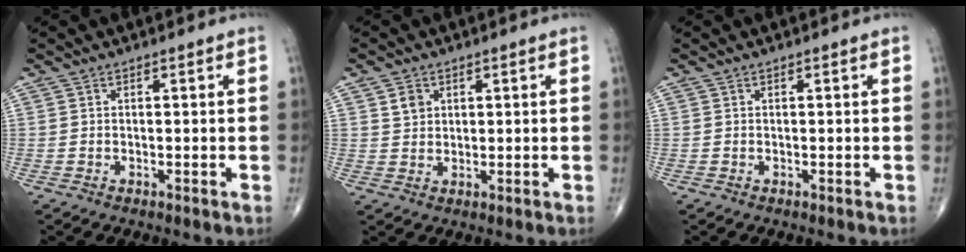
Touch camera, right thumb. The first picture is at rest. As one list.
[{"total": 3.0, "force": [1.3, 2.4, 1.2], "torque": [-0.008, -0.009, 0.024]}, {"total": 0.0}]